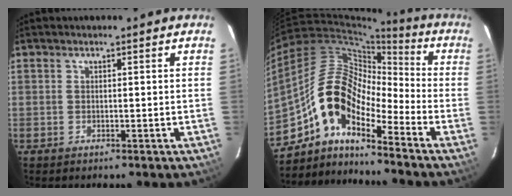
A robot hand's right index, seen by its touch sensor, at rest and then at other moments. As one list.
[{"total": 13.5, "force": [-8.4, 5.3, 9.2], "torque": [-0.152, 0.017, -0.178]}]